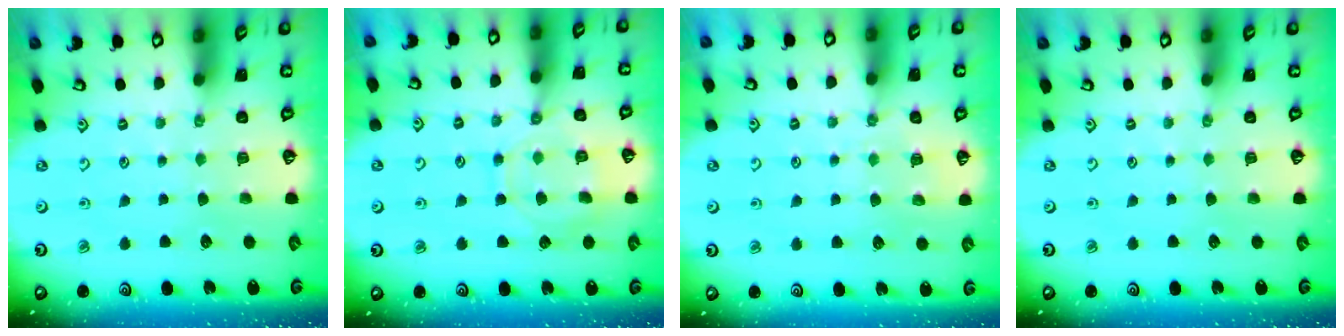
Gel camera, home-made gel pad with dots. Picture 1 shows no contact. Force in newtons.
{"total": 11.2, "press": 11.1, "slide": 1.0}
{"total": 5.0, "press": 4.9, "slide": 0.6}
{"total": 0.0}